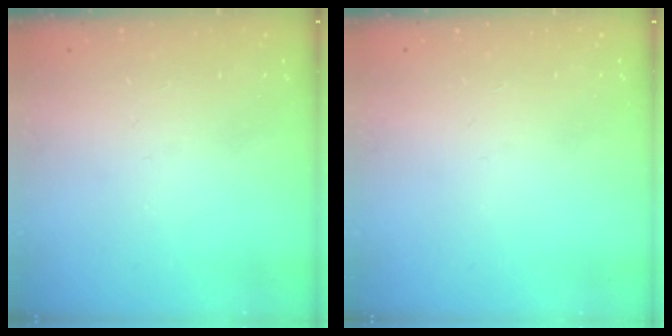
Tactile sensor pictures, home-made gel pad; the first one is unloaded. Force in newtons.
{"total": 0.0}